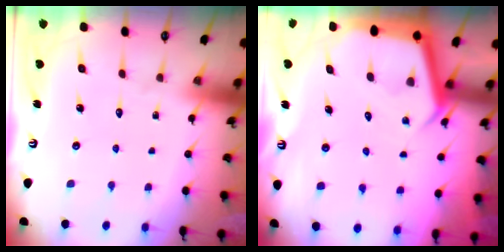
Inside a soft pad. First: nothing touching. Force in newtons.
{"total": 4.6, "press": 4.6, "slide": 0.3}